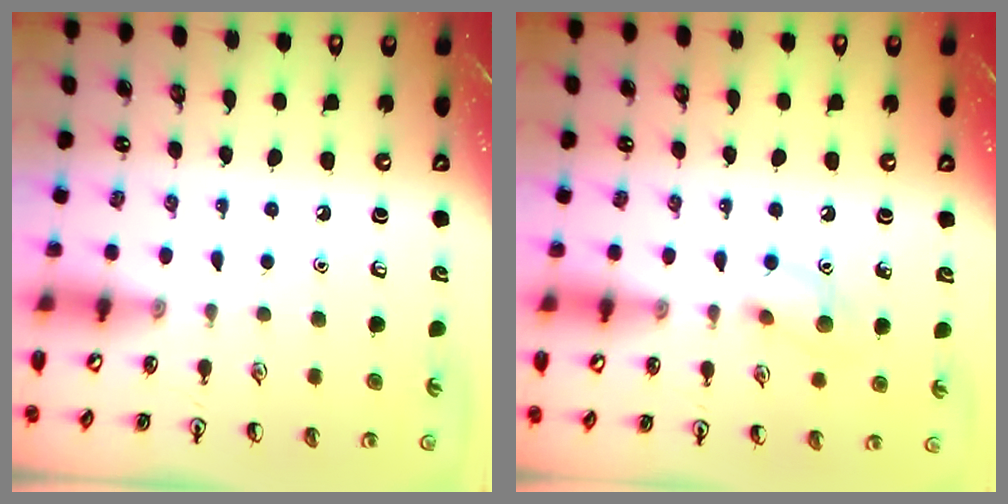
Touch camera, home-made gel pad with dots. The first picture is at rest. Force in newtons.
{"total": 8.6, "press": 8.5, "slide": 1.0}